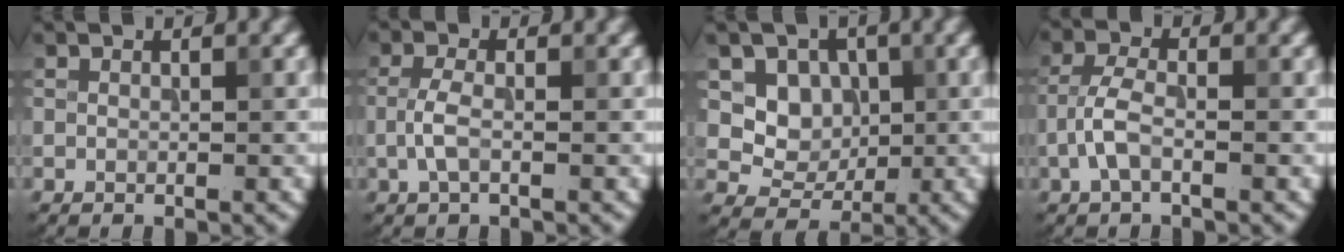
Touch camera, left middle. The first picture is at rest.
{"total": 2.2, "force": [-0.6, 0.8, 1.9], "torque": [-0.046, 0.003, -0.018]}
{"total": 4.0, "force": [0.7, 3.5, 1.8], "torque": [-0.031, -0.010, 0.011]}
{"total": 2.9, "force": [-1.2, 1.1, 2.4], "torque": [-0.053, 0.007, -0.031]}